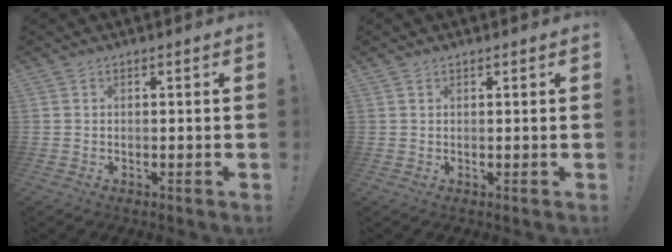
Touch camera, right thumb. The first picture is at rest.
{"total": 0.7, "force": [0.6, 0.4, 0.1], "torque": [-0.001, 0.000, 0.012]}